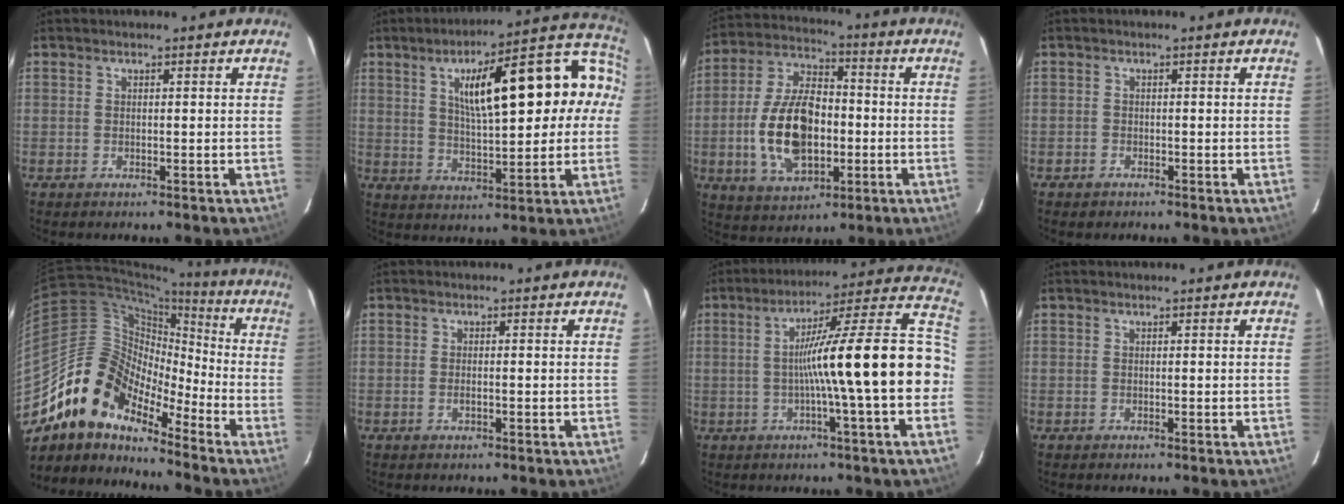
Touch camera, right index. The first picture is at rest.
{"total": 19.8, "force": [3.7, 6.4, 18.3], "torque": [-0.274, 0.049, 0.069]}
{"total": 16.5, "force": [-3.0, 9.3, 13.4], "torque": [-0.269, 0.011, -0.044]}
{"total": 1.3, "force": [-0.9, 0.9, 0.1], "torque": [-0.004, 0.004, -0.013]}
{"total": 13.7, "force": [-10.8, 6.9, 5.0], "torque": [-0.087, 0.027, -0.218]}
{"total": 1.1, "force": [-0.4, 0.3, 0.9], "torque": [-0.019, -0.002, -0.006]}
{"total": 19.1, "force": [-2.7, 0.2, 18.9], "torque": [-0.249, 0.030, -0.042]}
{"total": 0.0}